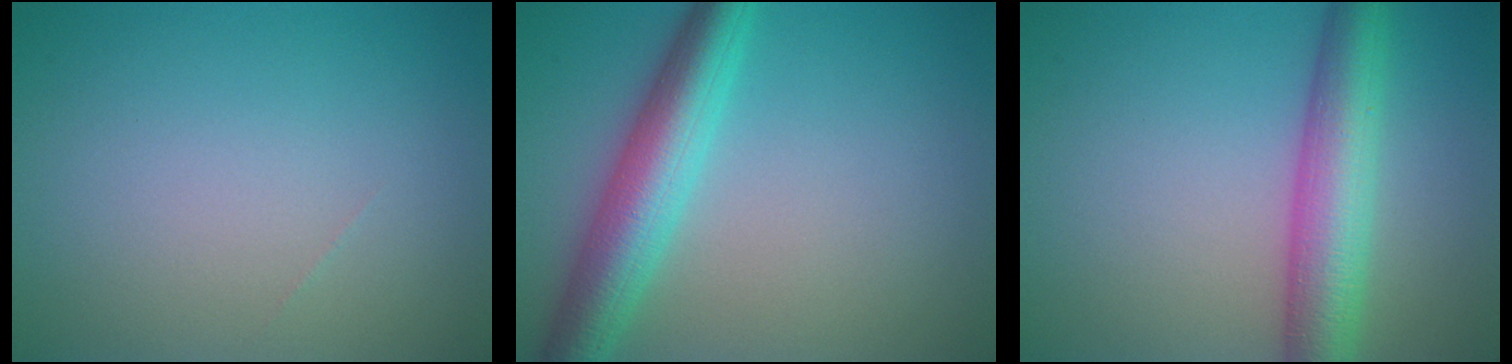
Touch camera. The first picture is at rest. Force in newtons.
{"total": 6.2, "press": 6.2, "slide": 0.1}
{"total": 6.5, "press": 6.5, "slide": 0.4}